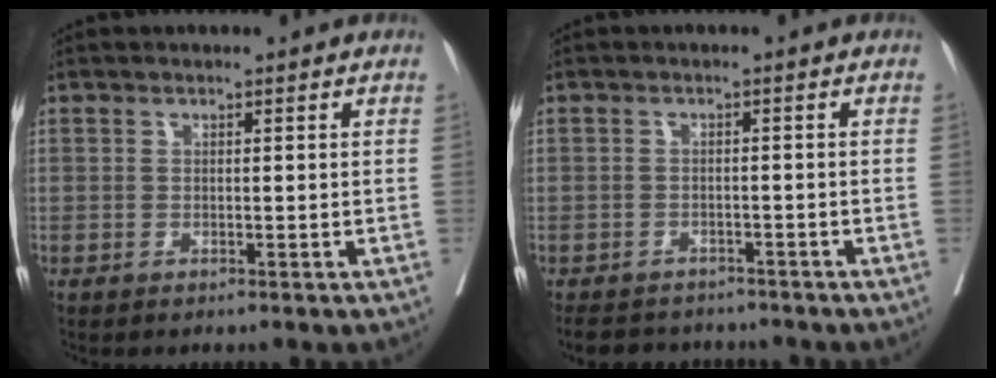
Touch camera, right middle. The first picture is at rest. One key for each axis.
{"total": 7.3, "fx": -6.6, "fy": 2.6, "fz": 1.3, "tx": -0.014, "ty": -0.001, "tz": -0.088}